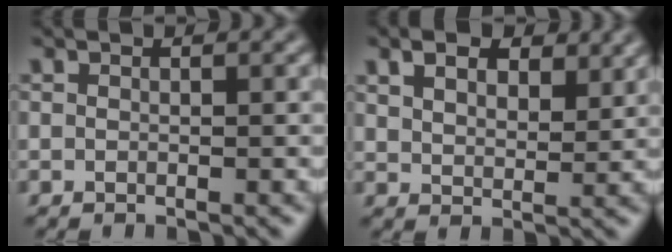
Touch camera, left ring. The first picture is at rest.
{"total": 4.5, "force": [2.9, 2.5, 2.4], "torque": [-0.042, -0.001, 0.047]}